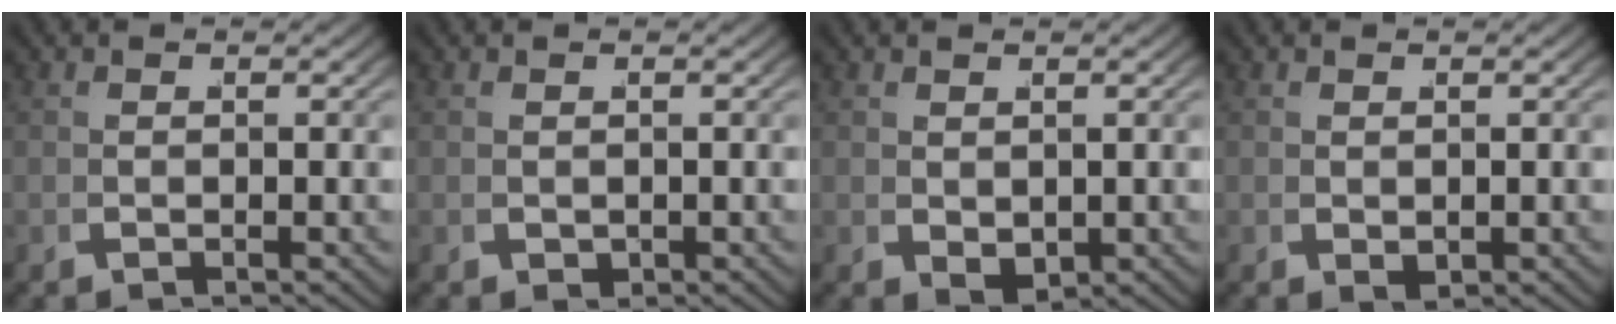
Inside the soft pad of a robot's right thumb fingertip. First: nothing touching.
{"total": 0.6, "force": [0.2, 0.5, 0.3], "torque": [-0.006, -0.006, 0.011]}
{"total": 1.8, "force": [0.3, 1.2, 1.2], "torque": [-0.026, -0.016, 0.023]}
{"total": 0.8, "force": [0.3, 0.5, 0.6], "torque": [-0.013, -0.008, 0.016]}